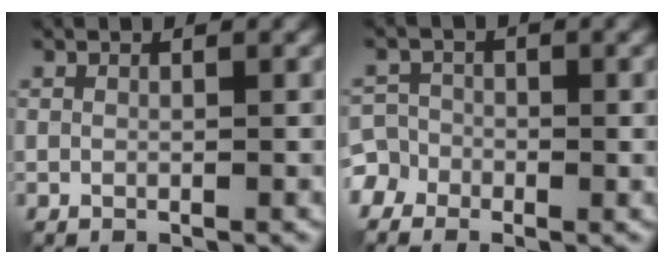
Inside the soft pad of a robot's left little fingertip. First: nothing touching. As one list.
[{"total": 4.1, "force": [-2.1, 3.5, 0.7], "torque": [0.006, 0.005, -0.051]}]